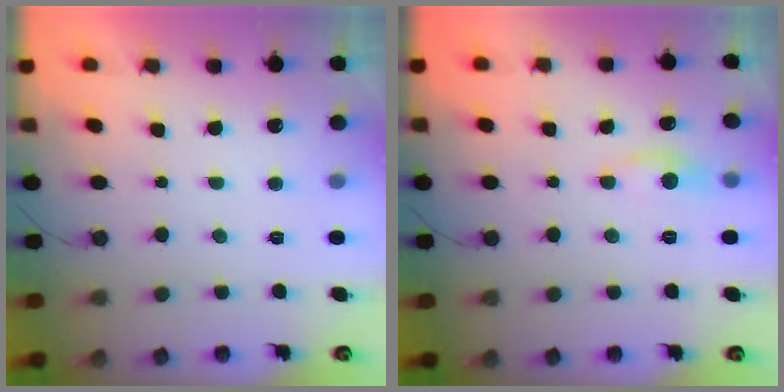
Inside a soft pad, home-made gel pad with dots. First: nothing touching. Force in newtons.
{"total": 6.0, "press": 5.9, "slide": 0.6}